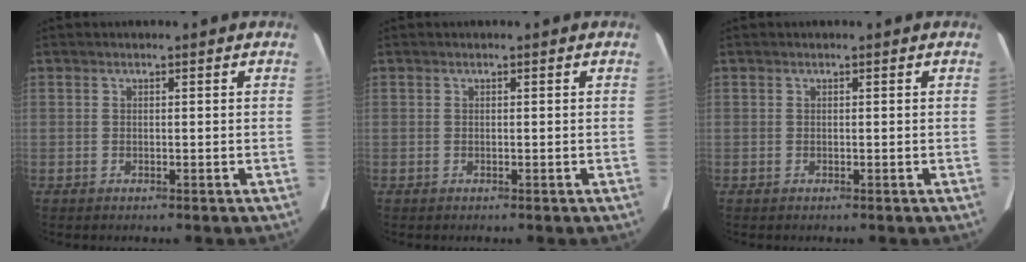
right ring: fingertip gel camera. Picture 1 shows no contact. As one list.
[{"total": 0.0}, {"total": 0.0}]